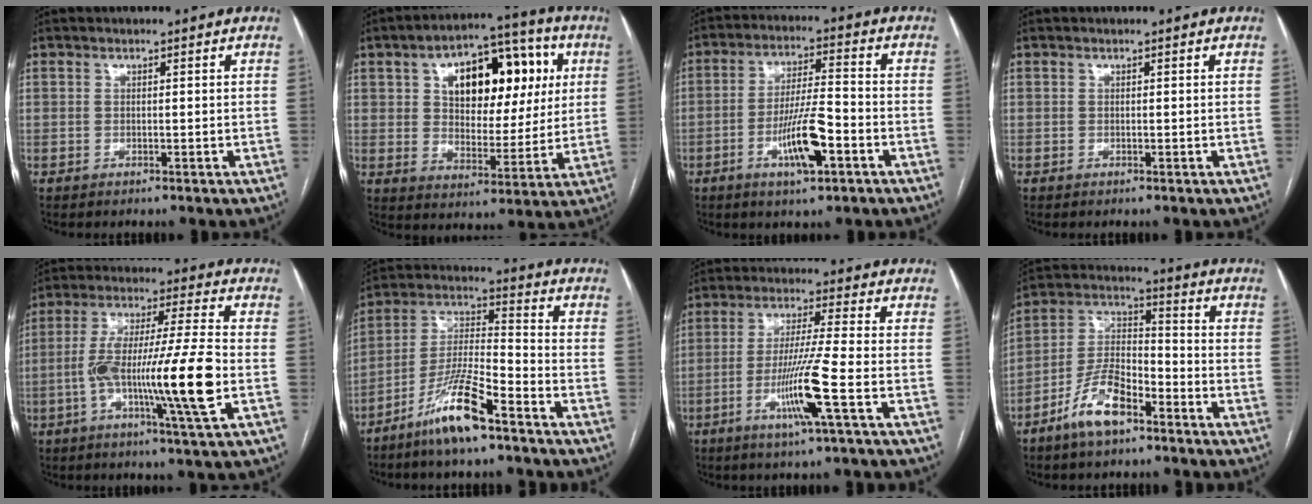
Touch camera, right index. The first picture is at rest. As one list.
[{"total": 18.1, "force": [5.6, 10.1, 13.9], "torque": [-0.213, 0.037, 0.088]}, {"total": 9.3, "force": [-3.8, 1.7, 8.3], "torque": [-0.158, -0.001, -0.064]}, {"total": 0.0}, {"total": 15.4, "force": [-3.5, -0.1, 15.0], "torque": [-0.278, 0.000, -0.068]}, {"total": 11.9, "force": [-7.8, 1.4, 8.9], "torque": [-0.181, -0.017, -0.153]}, {"total": 9.5, "force": [-3.5, -1.3, 8.7], "torque": [-0.172, -0.015, -0.069]}, {"total": 10.6, "force": [-6.4, 4.0, 7.4], "torque": [-0.160, 0.007, -0.124]}]